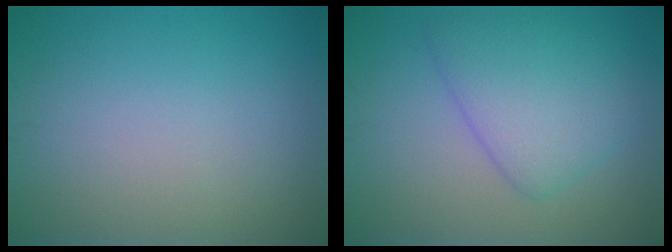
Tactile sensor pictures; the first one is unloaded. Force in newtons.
{"total": 4.9, "press": 4.9, "slide": 0.3}